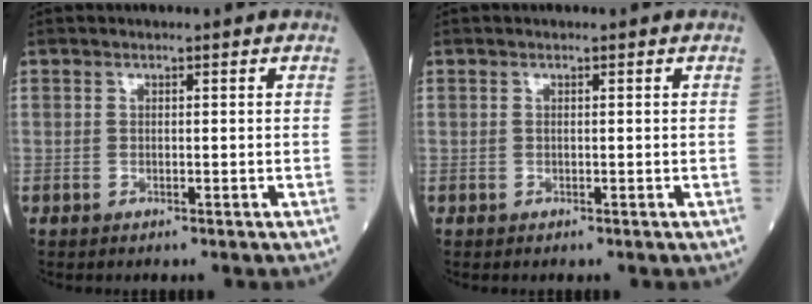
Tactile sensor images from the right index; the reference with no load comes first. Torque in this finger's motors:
{"motor_torque": [-0.09, 0.09, -0.09, -0.01]}